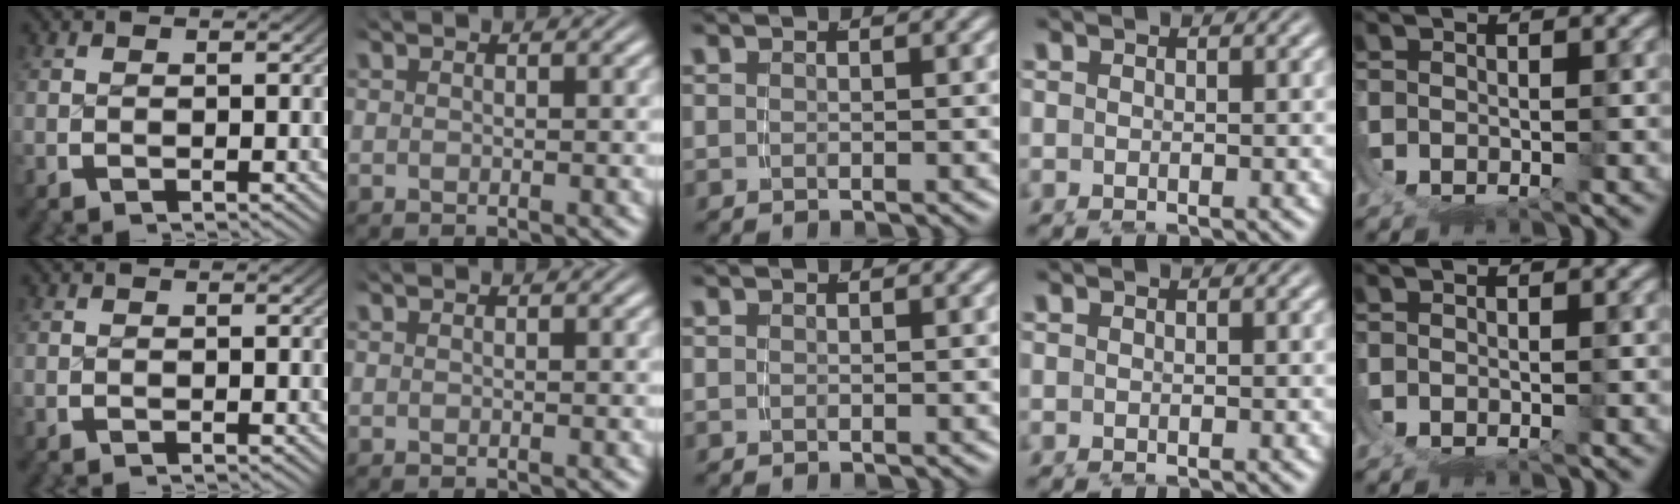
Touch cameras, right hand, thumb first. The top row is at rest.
{}